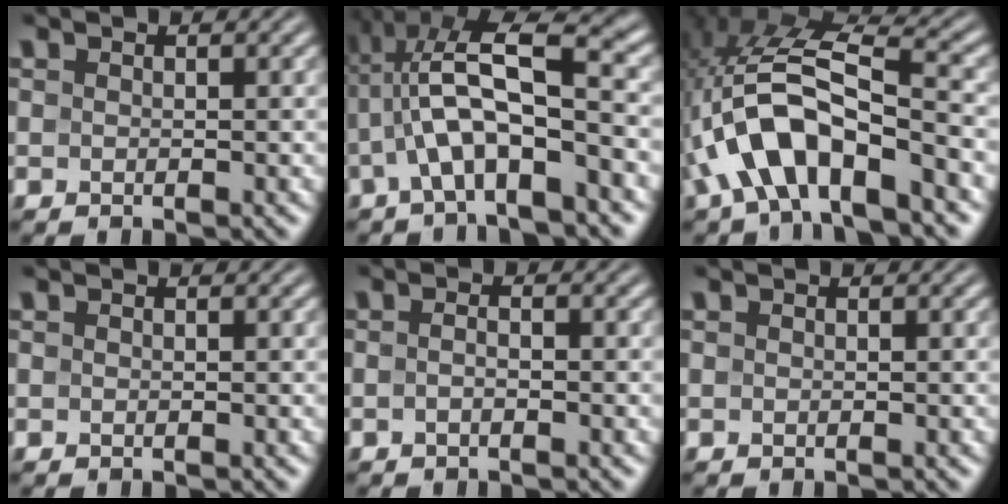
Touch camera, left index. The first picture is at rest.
{"total": 9.3, "force": [-0.9, 3.2, 8.7], "torque": [-0.168, 0.027, -0.025]}
{"total": 9.3, "force": [-3.9, 3.7, 7.6], "torque": [-0.151, 0.017, -0.072]}
{"total": 0.0}
{"total": 1.0, "force": [-0.4, 0.3, 0.9], "torque": [-0.018, 0.000, -0.010]}
{"total": 0.0}